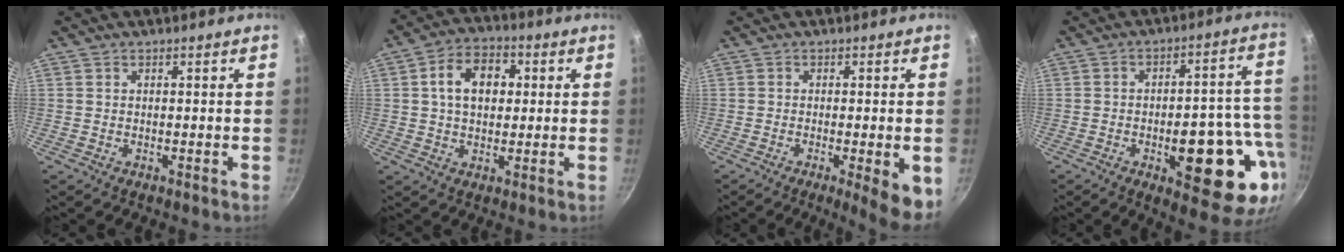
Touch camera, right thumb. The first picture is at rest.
{"total": 10.1, "force": [1.8, 7.0, 7.0], "torque": [-0.088, 0.015, 0.020]}
{"total": 7.3, "force": [-2.2, 1.4, 6.8], "torque": [-0.085, -0.001, -0.027]}
{"total": 19.7, "force": [-6.3, 7.8, 16.9], "torque": [-0.168, 0.028, -0.080]}